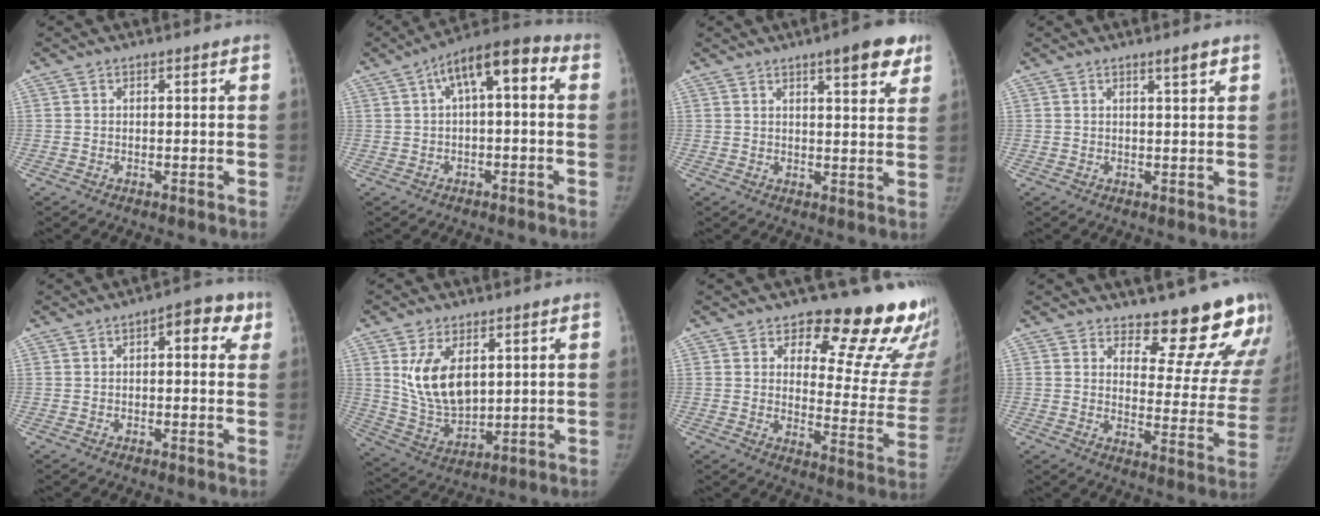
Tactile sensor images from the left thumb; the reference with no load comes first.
{"total": 10.2, "force": [2.1, 4.2, 9.1], "torque": [-0.130, 0.041, 0.021]}
{"total": 8.7, "force": [5.3, 2.4, 6.5], "torque": [-0.060, -0.022, 0.065]}
{"total": 2.2, "force": [1.4, 0.2, 1.6], "torque": [-0.020, -0.009, 0.023]}
{"total": 6.5, "force": [2.3, 3.1, 5.2], "torque": [-0.035, 0.010, 0.019]}
{"total": 12.2, "force": [3.8, 7.2, 9.1], "torque": [-0.143, -0.022, 0.088]}
{"total": 20.1, "force": [15.8, 7.8, 9.6], "torque": [-0.052, -0.126, 0.184]}
{"total": 16.6, "force": [14.6, 5.3, 5.8], "torque": [-0.013, -0.136, 0.175]}